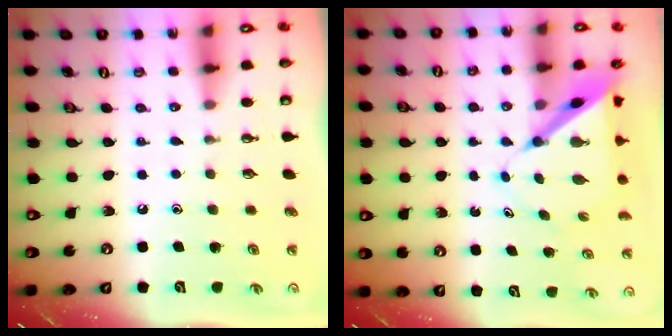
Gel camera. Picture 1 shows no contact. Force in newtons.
{"total": 7.0, "press": 7.0, "slide": 0.7}